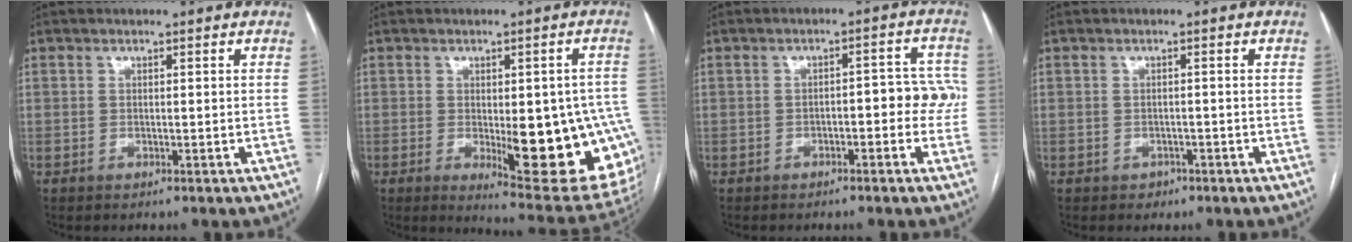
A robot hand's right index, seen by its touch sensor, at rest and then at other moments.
{"total": 17.4, "force": [-3.6, 5.5, 16.1], "torque": [-0.132, 0.006, -0.023]}
{"total": 5.8, "force": [-1.2, 2.4, 5.1], "torque": [-0.053, 0.031, -0.017]}
{"total": 1.3, "force": [-0.8, 1.0, 0.1], "torque": [-0.003, 0.003, -0.011]}